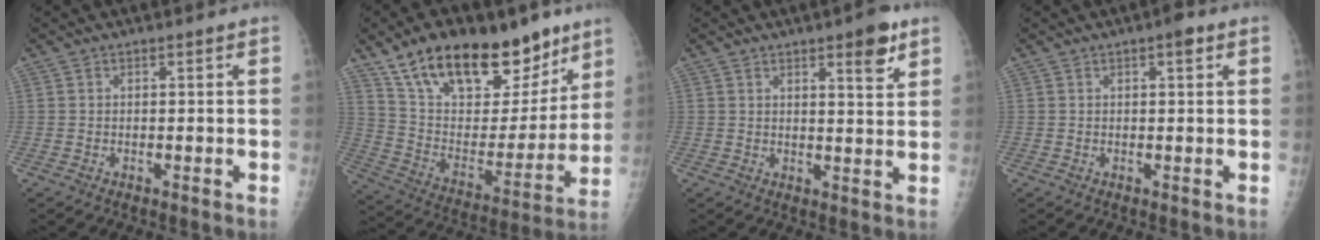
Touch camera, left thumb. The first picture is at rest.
{"total": 27.1, "force": [17.8, 13.0, 15.7], "torque": [-0.208, -0.052, 0.294]}
{"total": 5.9, "force": [3.6, 1.5, 4.5], "torque": [-0.052, -0.021, 0.046]}
{"total": 2.1, "force": [1.0, 0.7, 1.7], "torque": [-0.019, 0.001, 0.011]}